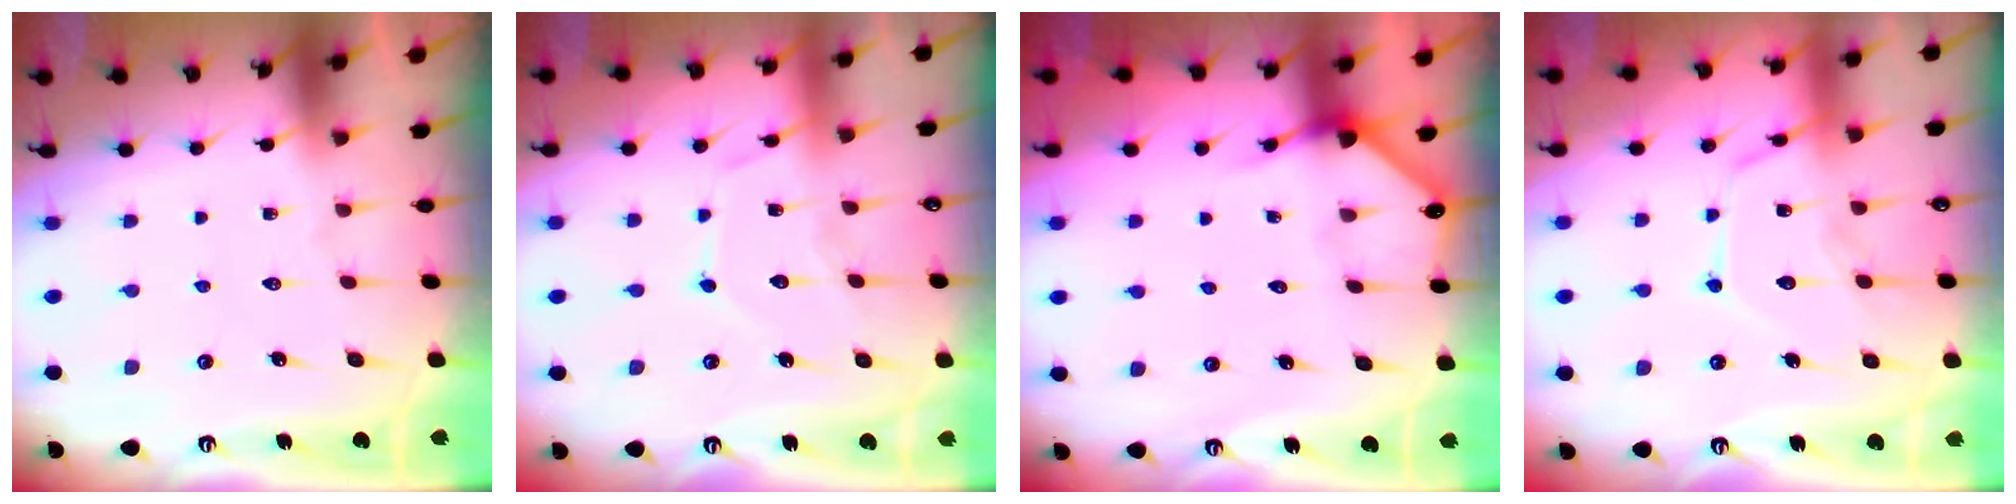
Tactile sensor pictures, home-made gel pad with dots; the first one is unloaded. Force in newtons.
{"total": 9.8, "press": 9.8, "slide": 0.8}
{"total": 3.4, "press": 3.4, "slide": 0.2}
{"total": 13.7, "press": 13.6, "slide": 1.2}